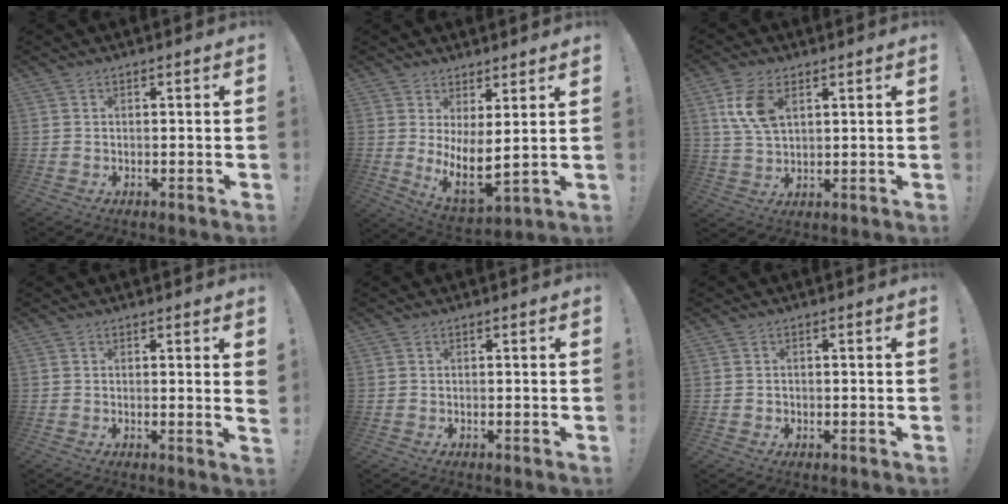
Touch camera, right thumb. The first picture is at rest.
{"total": 8.1, "force": [2.9, 2.7, 7.1], "torque": [-0.106, -0.049, 0.061]}
{"total": 9.3, "force": [4.0, 5.1, 6.7], "torque": [-0.127, -0.008, 0.072]}
{"total": 2.0, "force": [1.1, -0.3, 1.6], "torque": [-0.011, -0.014, 0.015]}
{"total": 0.0}
{"total": 1.0, "force": [-0.4, 0.9, 0.0], "torque": [-0.006, 0.005, -0.007]}